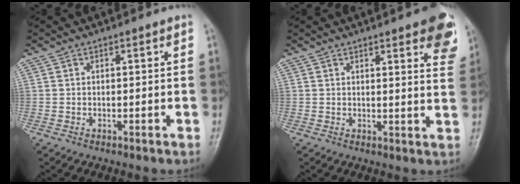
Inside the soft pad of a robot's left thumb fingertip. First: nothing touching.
{"total": 10.3, "force": [5.6, 2.7, 8.2], "torque": [-0.070, -0.020, 0.057]}